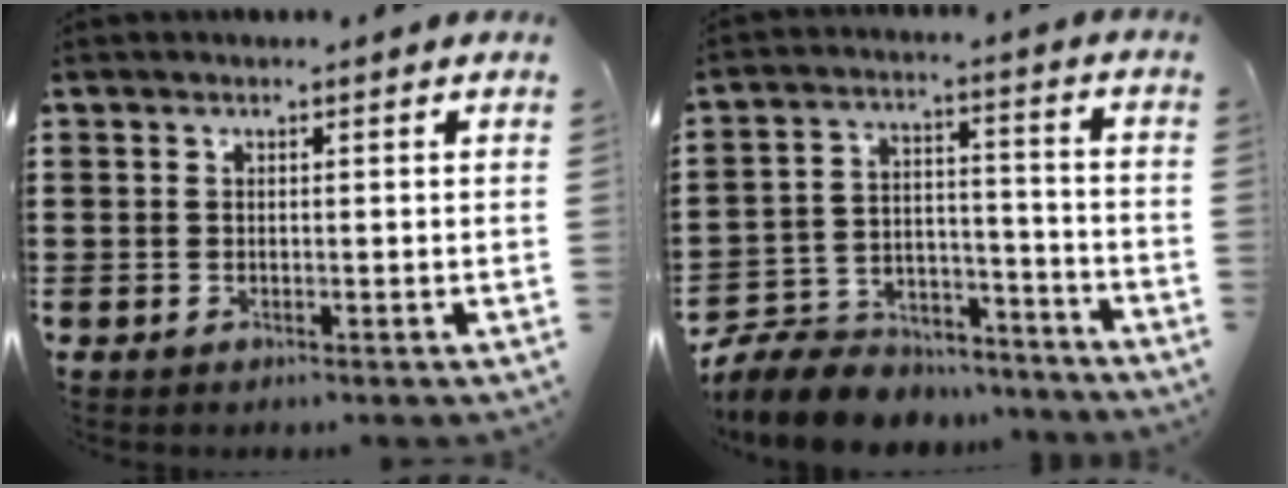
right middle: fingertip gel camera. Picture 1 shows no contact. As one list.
[{"total": 8.7, "force": [-8.3, 2.4, 0.9], "torque": [-0.028, 0.021, -0.166]}]